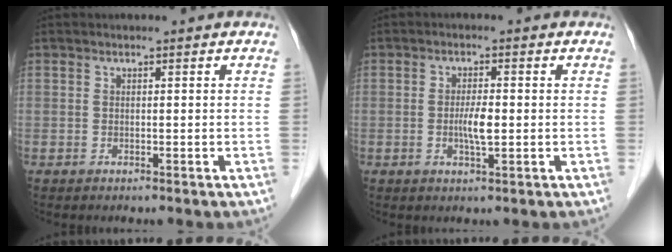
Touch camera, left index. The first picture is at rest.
{"total": 3.2, "force": [-0.4, 0.5, 3.2], "torque": [-0.063, -0.003, -0.006]}